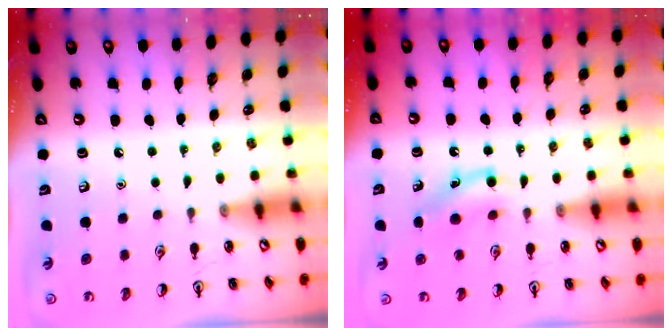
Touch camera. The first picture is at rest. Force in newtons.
{"total": 8.2, "press": 8.0, "slide": 1.8}